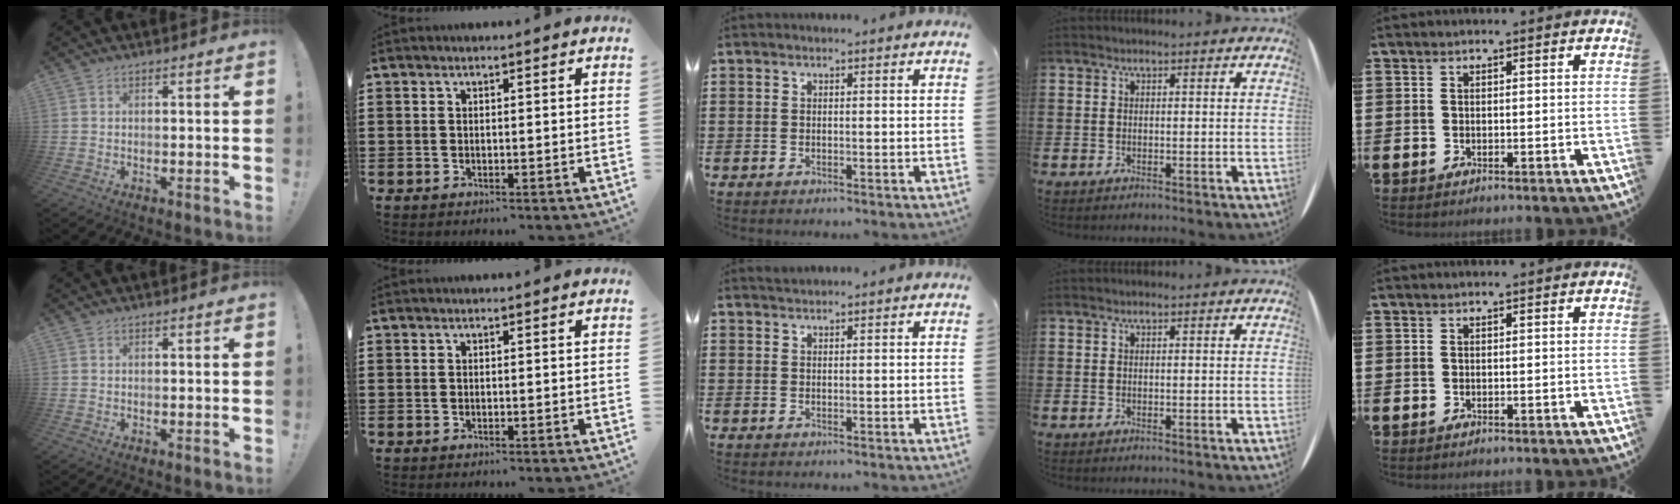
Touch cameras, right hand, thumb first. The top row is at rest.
{}